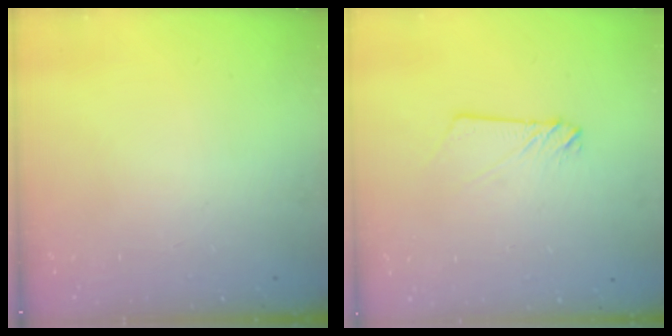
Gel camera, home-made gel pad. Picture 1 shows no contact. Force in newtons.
{"total": 2.9, "press": 2.9, "slide": 0.4}